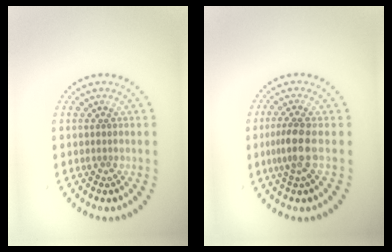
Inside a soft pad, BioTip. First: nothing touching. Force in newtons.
{"total": 2.6, "press": 2.1, "slide": 1.4}